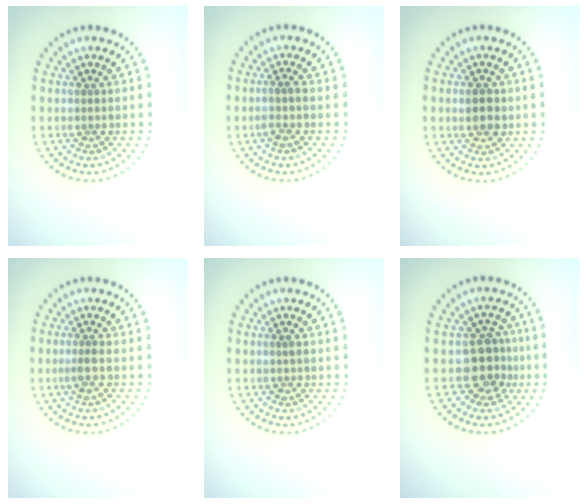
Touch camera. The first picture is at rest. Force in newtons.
{"total": 1.4, "press": 1.2, "slide": 0.8}
{"total": 2.1, "press": 2.0, "slide": 0.2}
{"total": 1.2, "press": 1.0, "slide": 0.7}
{"total": 0.7, "press": 0.7, "slide": 0.2}
{"total": 3.7, "press": 3.3, "slide": 1.7}